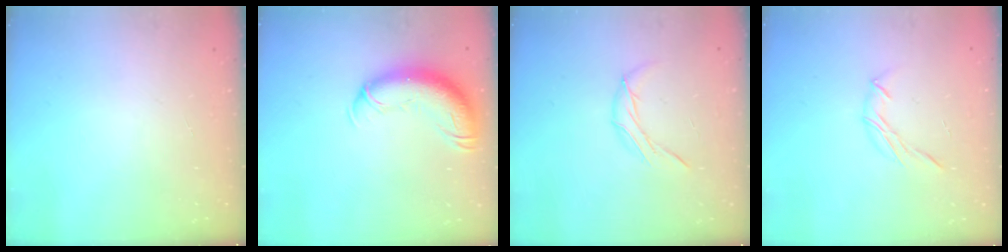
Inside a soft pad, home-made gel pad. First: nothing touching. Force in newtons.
{"total": 14.0, "press": 13.6, "slide": 3.4}
{"total": 6.3, "press": 6.3, "slide": 0.4}
{"total": 5.8, "press": 5.7, "slide": 1.4}